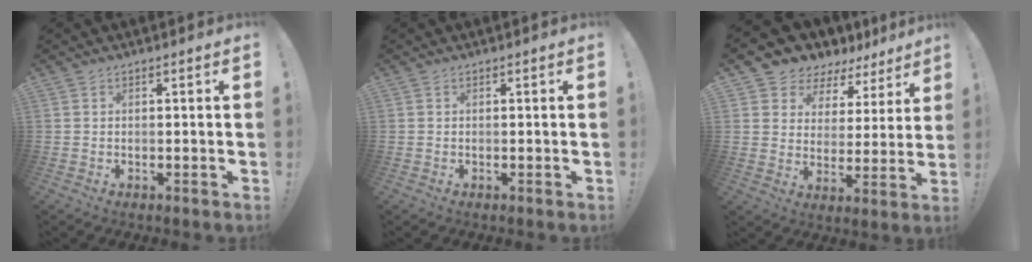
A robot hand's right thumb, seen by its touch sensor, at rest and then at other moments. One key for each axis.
{"total": 0.0}
{"total": 6.2, "fx": 4.7, "fy": 4.0, "fz": 0.7, "tx": -0.019, "ty": -0.047, "tz": 0.092}